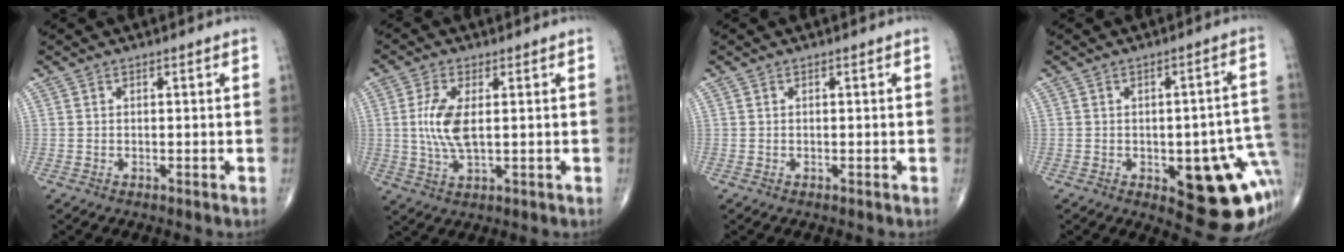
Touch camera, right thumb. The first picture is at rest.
{"total": 7.5, "force": [0.7, 3.0, 6.8], "torque": [-0.155, -0.006, 0.017]}
{"total": 0.0}
{"total": 17.5, "force": [-4.5, 6.8, 15.5], "torque": [-0.128, 0.026, -0.029]}